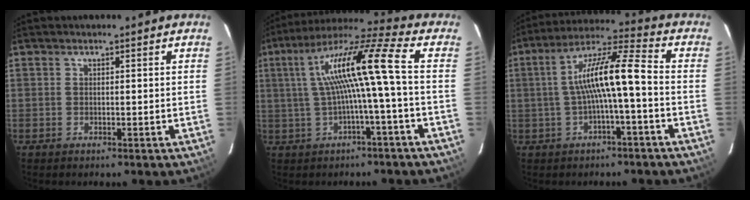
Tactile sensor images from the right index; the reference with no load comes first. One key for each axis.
{"total": 12.9, "fx": 0.3, "fy": -1.0, "fz": 12.8, "tx": -0.234, "ty": 0.019, "tz": 0.009}
{"total": 10.4, "fx": -1.6, "fy": 0.8, "fz": 10.3, "tx": -0.195, "ty": 0.024, "tz": -0.026}